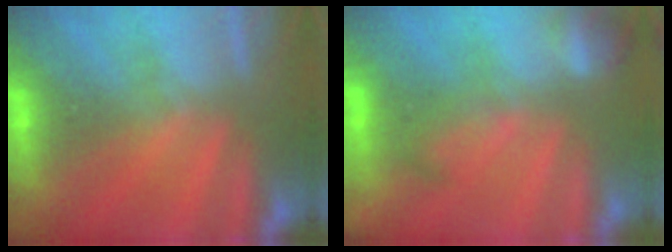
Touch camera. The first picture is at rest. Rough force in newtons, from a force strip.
{"total": 2.4}